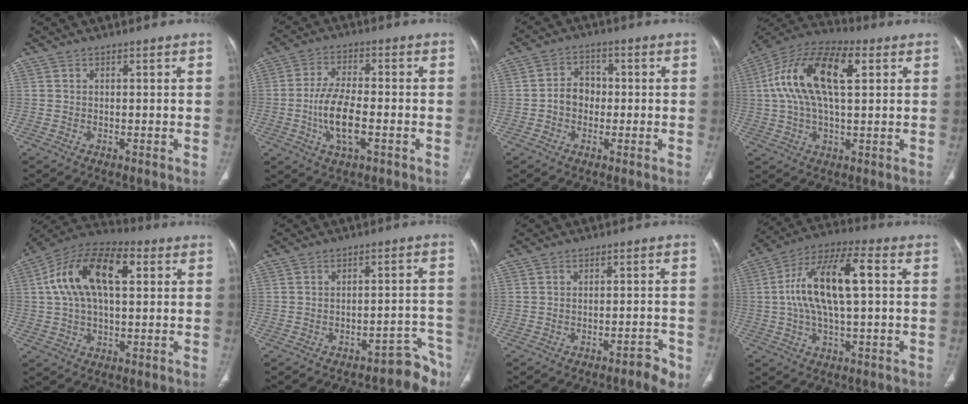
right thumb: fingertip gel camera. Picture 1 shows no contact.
{"total": 9.4, "force": [-2.4, 3.9, 8.2], "torque": [-0.163, 0.012, -0.045]}
{"total": 5.1, "force": [-0.7, 4.2, 2.7], "torque": [-0.024, 0.018, -0.019]}
{"total": 17.8, "force": [4.3, 8.3, 15.2], "torque": [-0.283, 0.027, 0.068]}
{"total": 16.9, "force": [4.0, 8.6, 13.9], "torque": [-0.249, 0.032, 0.064]}
{"total": 7.1, "force": [-6.2, 2.8, 2.0], "torque": [0.016, 0.083, -0.080]}
{"total": 3.5, "force": [-2.3, 1.1, 2.4], "torque": [-0.026, 0.021, -0.029]}
{"total": 15.4, "force": [1.6, 5.9, 14.1], "torque": [-0.274, 0.032, 0.024]}